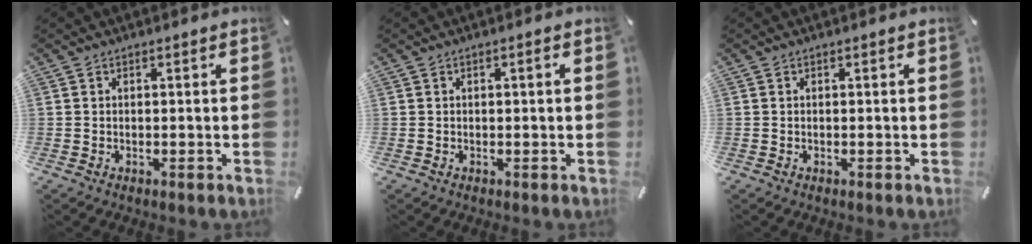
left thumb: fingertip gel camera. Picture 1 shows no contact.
{"total": 0.8, "force": [0.0, 0.2, 0.8], "torque": [-0.014, 0.001, -0.002]}
{"total": 0.0}